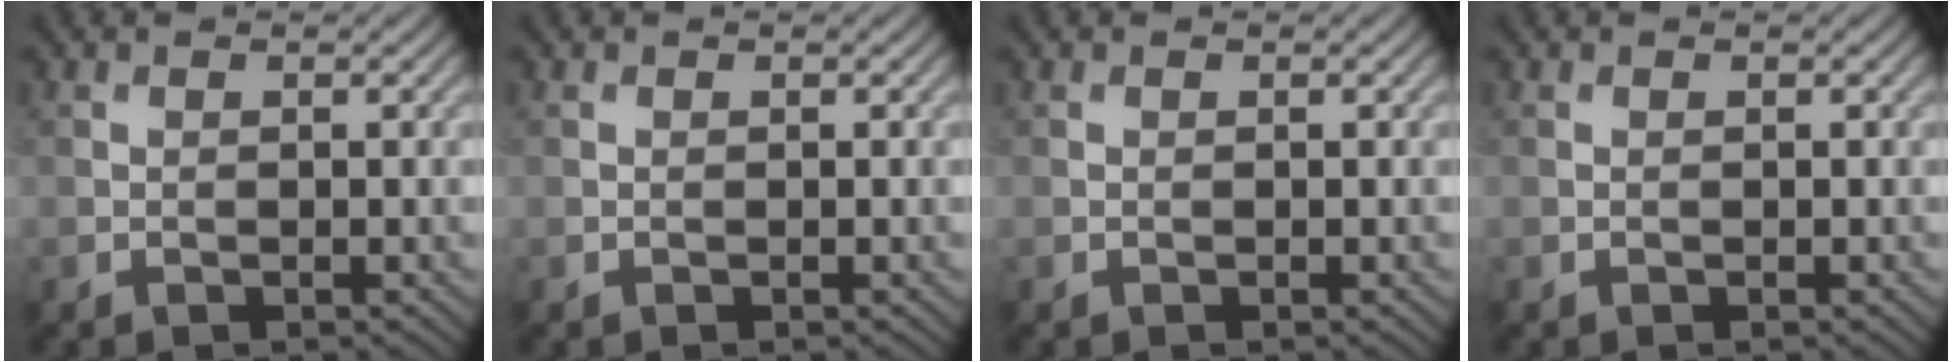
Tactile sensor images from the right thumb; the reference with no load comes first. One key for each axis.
{"total": 0.0}
{"total": 0.0}
{"total": 0.0}